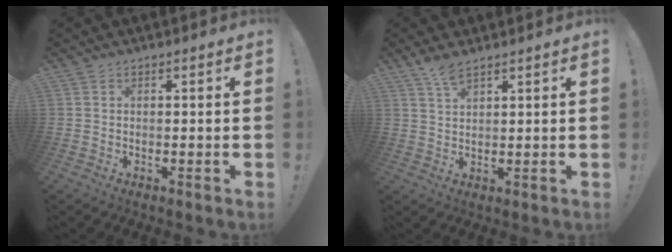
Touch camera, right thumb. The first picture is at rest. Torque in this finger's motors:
{"motor_torque": [-0.60, 0.56, 0.42, 0.22, -0.01]}